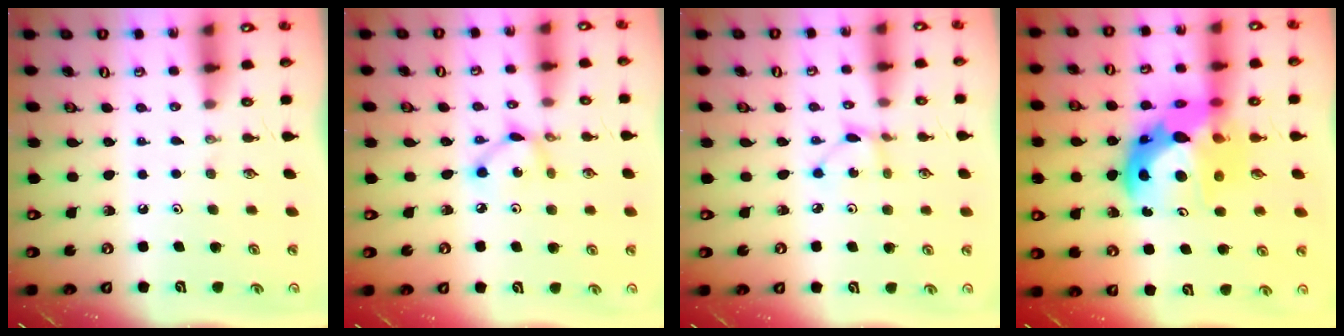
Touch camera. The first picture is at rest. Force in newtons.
{"total": 5.4, "press": 5.4, "slide": 0.3}
{"total": 1.9, "press": 1.9, "slide": 0.2}
{"total": 16.5, "press": 16.5, "slide": 1.3}